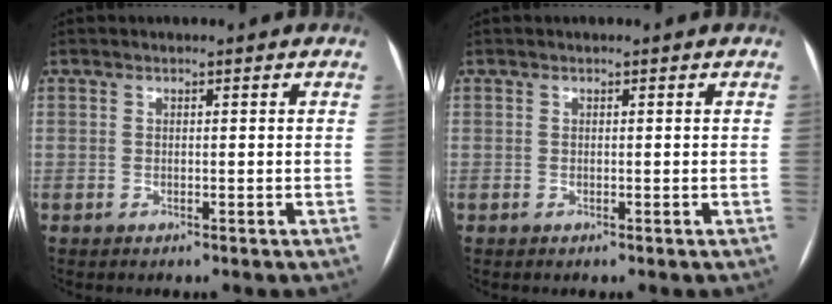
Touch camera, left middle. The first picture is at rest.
{"total": 0.0}